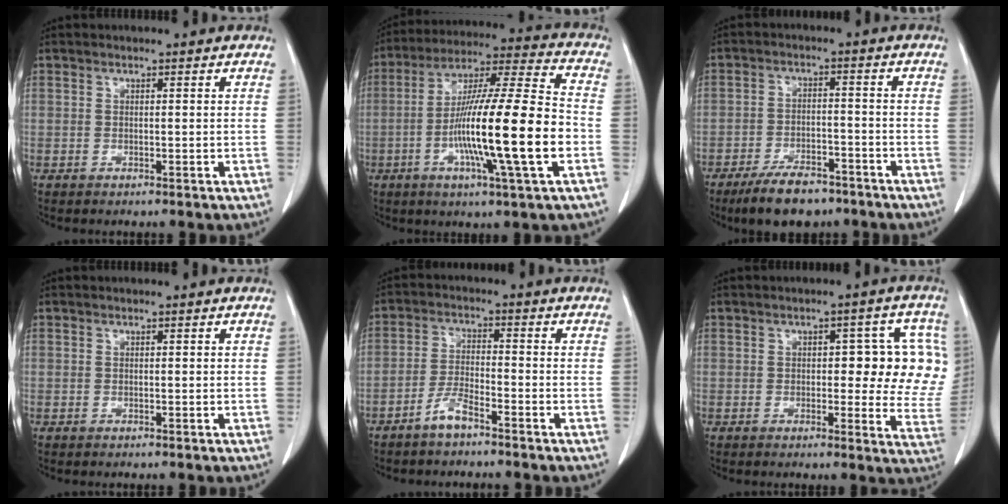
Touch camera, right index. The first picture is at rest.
{"total": 19.7, "force": [-4.6, 0.2, 19.2], "torque": [-0.333, -0.006, -0.082]}
{"total": 7.7, "force": [-5.7, 2.9, 4.2], "torque": [-0.074, -0.005, -0.096]}
{"total": 0.0}
{"total": 4.0, "force": [-3.1, 0.7, 2.4], "torque": [-0.055, 0.000, -0.062]}
{"total": 11.4, "force": [1.7, 4.7, 10.3], "torque": [-0.102, 0.012, 0.018]}